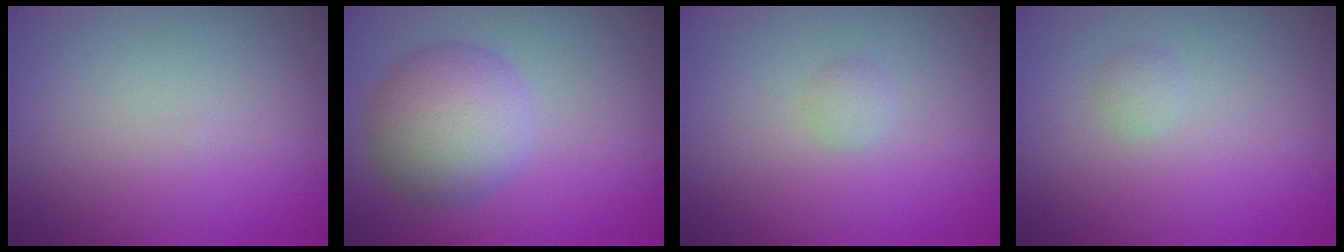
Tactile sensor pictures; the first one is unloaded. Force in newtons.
{"total": 6.5, "press": 6.5, "slide": 0.1}
{"total": 0.9, "press": 0.9, "slide": 0.0}
{"total": 0.7, "press": 0.7, "slide": 0.0}